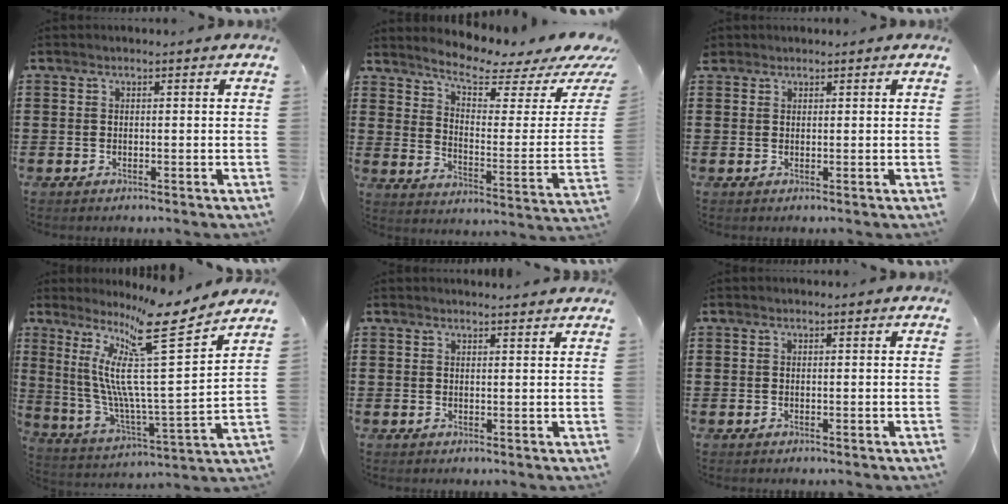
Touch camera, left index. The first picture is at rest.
{"total": 6.2, "force": [5.2, 1.2, 3.2], "torque": [-0.076, -0.042, 0.082]}
{"total": 1.1, "force": [0.9, 0.6, 0.2], "torque": [-0.006, 0.004, 0.017]}
{"total": 14.2, "force": [9.3, 0.4, 10.8], "torque": [-0.229, -0.077, 0.140]}
{"total": 1.5, "force": [1.5, -0.1, 0.3], "torque": [-0.008, 0.000, 0.030]}
{"total": 0.0}